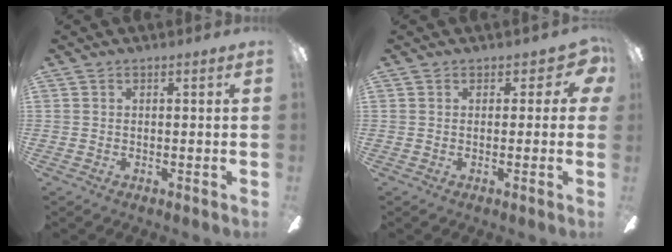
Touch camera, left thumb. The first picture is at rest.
{"total": 4.2, "force": [1.3, 2.9, 2.7], "torque": [-0.027, -0.002, 0.022]}